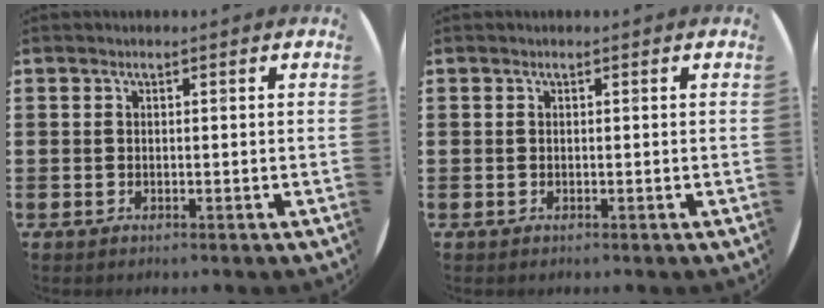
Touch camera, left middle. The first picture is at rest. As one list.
[{"total": 0.0}]